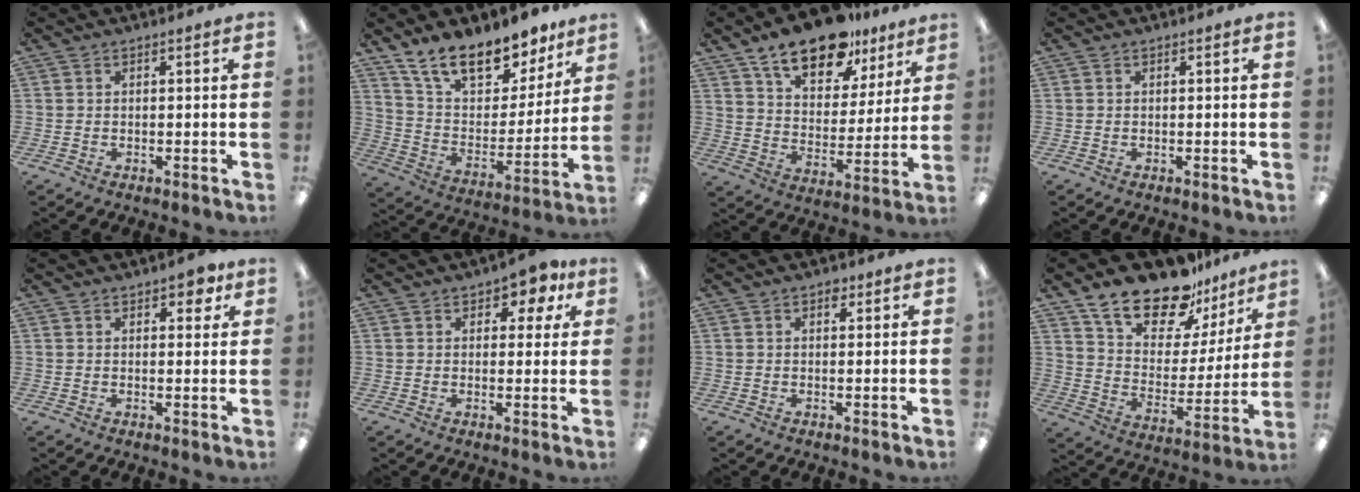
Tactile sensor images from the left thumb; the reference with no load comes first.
{"total": 17.4, "force": [13.6, 7.7, 7.8], "torque": [-0.144, -0.093, 0.245]}
{"total": 17.4, "force": [12.8, 8.0, 8.6], "torque": [-0.137, -0.071, 0.223]}
{"total": 0.0}
{"total": 3.7, "force": [2.3, 1.9, 2.1], "torque": [-0.014, -0.007, 0.034]}
{"total": 5.1, "force": [3.1, 2.9, 2.7], "torque": [-0.031, -0.010, 0.051]}
{"total": 2.2, "force": [1.5, 1.4, 1.0], "torque": [-0.006, -0.003, 0.022]}
{"total": 19.4, "force": [15.6, 8.5, 7.7], "torque": [-0.141, -0.112, 0.279]}